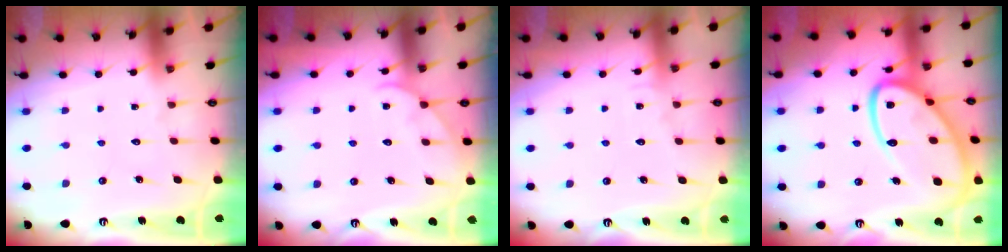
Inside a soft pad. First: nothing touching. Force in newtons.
{"total": 2.8, "press": 2.8, "slide": 0.3}
{"total": 4.0, "press": 3.9, "slide": 0.5}
{"total": 23.0, "press": 22.9, "slide": 2.3}